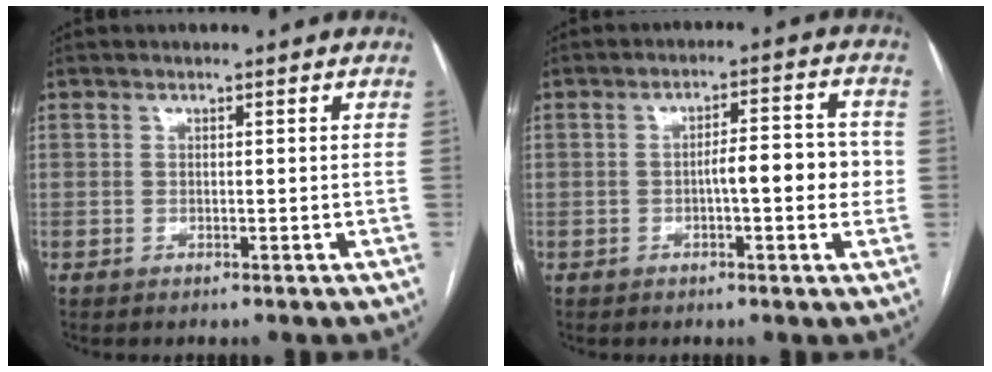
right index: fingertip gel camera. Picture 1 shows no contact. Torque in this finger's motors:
{"motor_torque": [1.06, -0.03, 0.51, 0.11]}